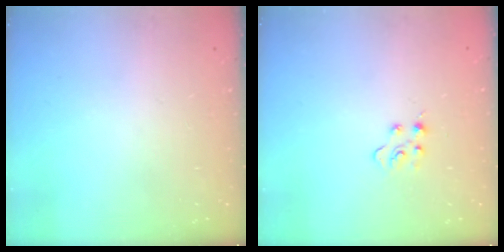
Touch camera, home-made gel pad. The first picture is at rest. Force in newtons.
{"total": 2.9, "press": 2.9, "slide": 0.3}